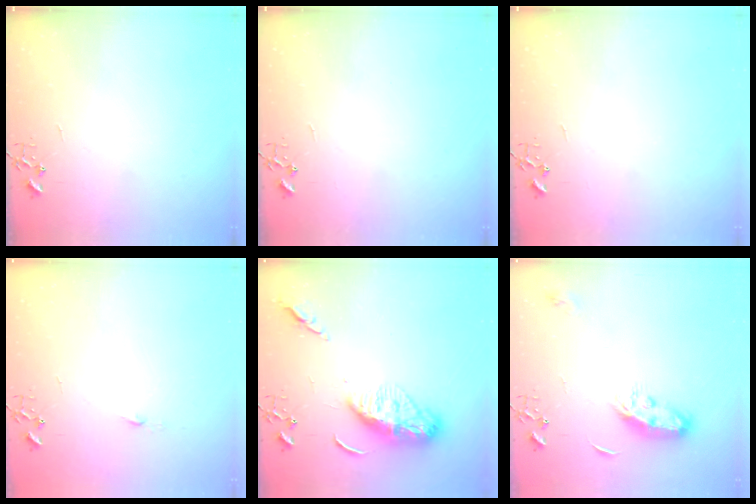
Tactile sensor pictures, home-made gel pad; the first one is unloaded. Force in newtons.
{"total": 0.0}
{"total": 0.0}
{"total": 3.3, "press": 3.3, "slide": 0.4}
{"total": 13.3, "press": 13.2, "slide": 1.3}
{"total": 8.7, "press": 8.7, "slide": 0.4}